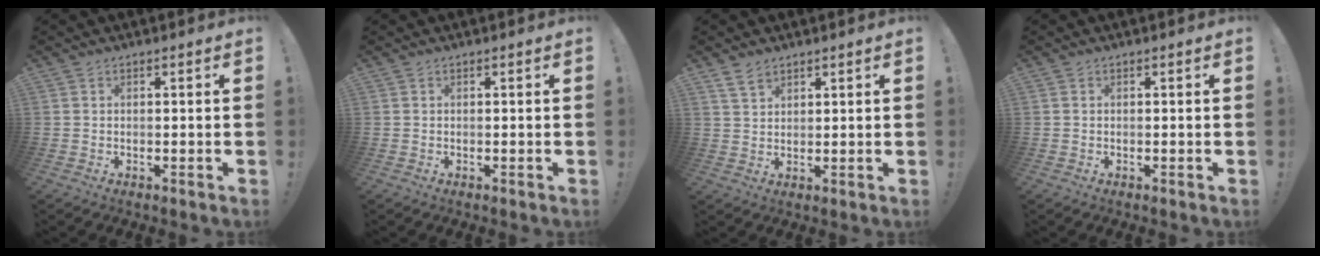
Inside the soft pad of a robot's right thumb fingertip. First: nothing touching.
{"total": 0.0}
{"total": 4.4, "force": [3.3, 2.3, 1.8], "torque": [-0.035, -0.012, 0.063]}
{"total": 0.0}